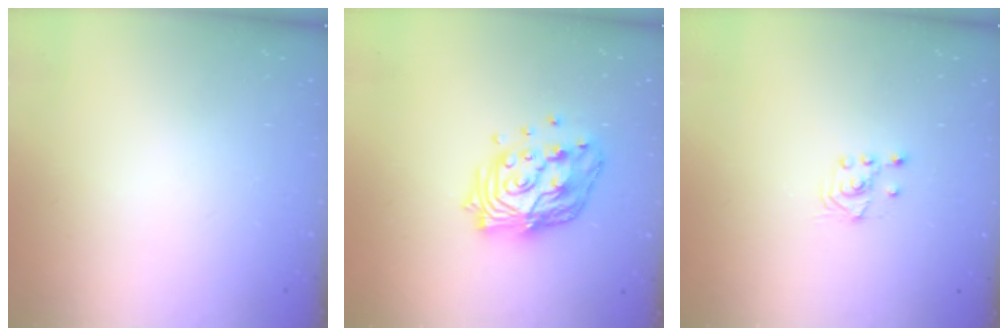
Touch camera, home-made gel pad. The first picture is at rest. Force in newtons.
{"total": 14.8, "press": 14.7, "slide": 1.5}
{"total": 2.6, "press": 2.4, "slide": 0.8}